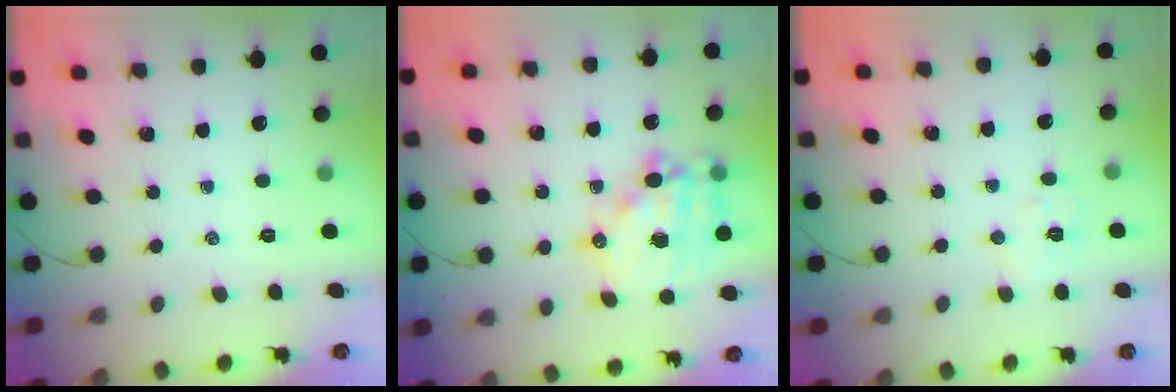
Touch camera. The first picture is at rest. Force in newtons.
{"total": 17.8, "press": 17.4, "slide": 3.9}
{"total": 5.6, "press": 5.5, "slide": 0.9}